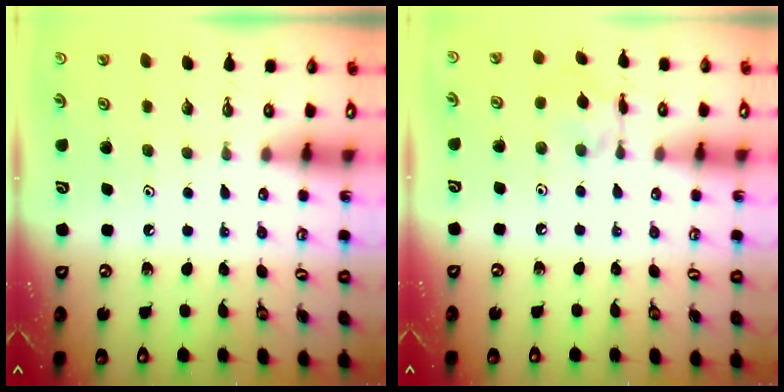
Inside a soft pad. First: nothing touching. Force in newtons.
{"total": 4.1, "press": 4.1, "slide": 0.1}